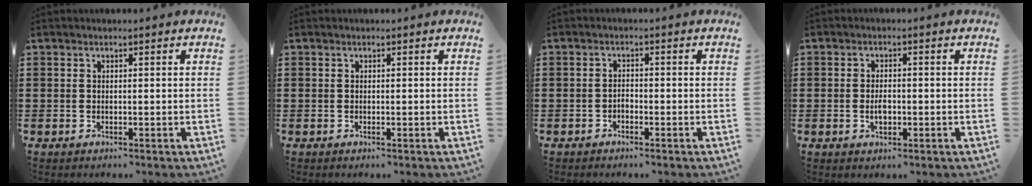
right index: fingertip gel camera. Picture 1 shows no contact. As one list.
[{"total": 0.0}, {"total": 1.1, "force": [-0.8, 0.6, 0.5], "torque": [-0.012, 0.000, -0.017]}, {"total": 2.5, "force": [-0.4, 1.3, 2.0], "torque": [-0.038, 0.003, -0.007]}]